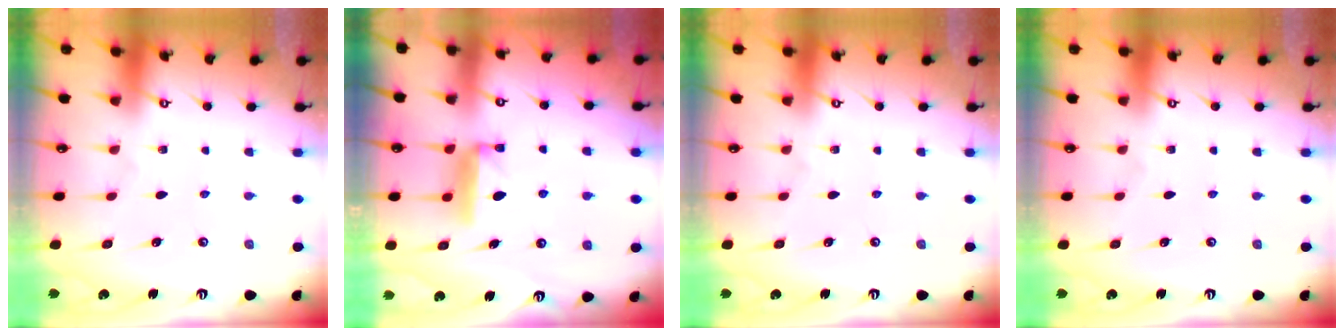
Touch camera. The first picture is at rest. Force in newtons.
{"total": 8.9, "press": 8.9, "slide": 0.3}
{"total": 0.0}
{"total": 0.0}